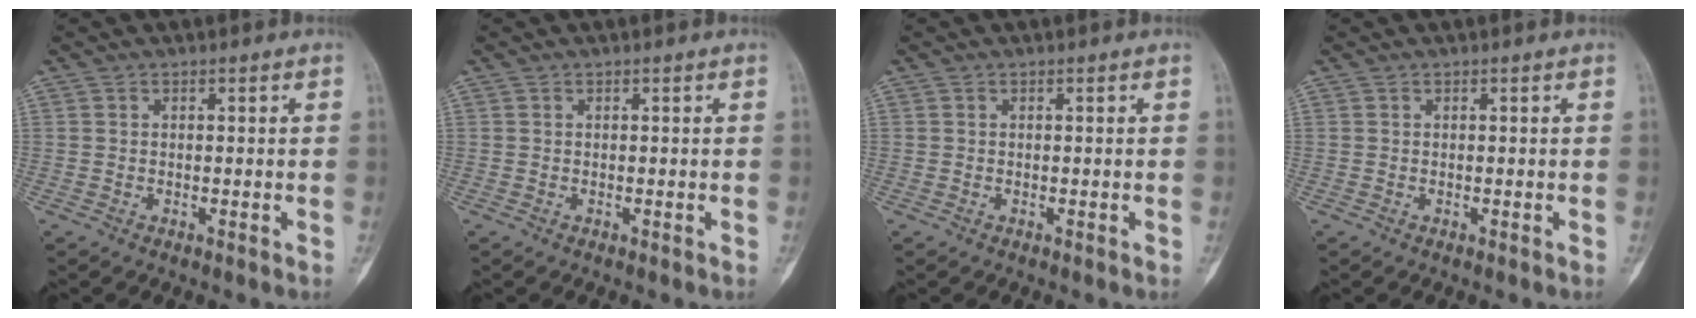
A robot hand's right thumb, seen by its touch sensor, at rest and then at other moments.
{"total": 0.0}
{"total": 0.0}
{"total": 0.0}